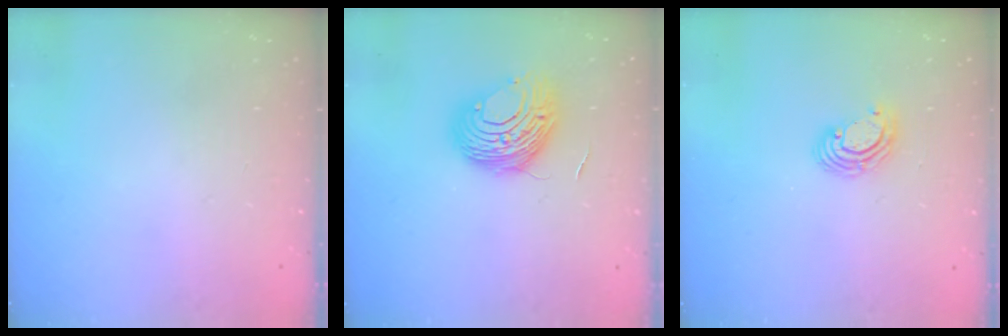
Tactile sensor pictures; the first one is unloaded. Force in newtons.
{"total": 10.4, "press": 10.4, "slide": 0.2}
{"total": 4.5, "press": 4.5, "slide": 0.3}